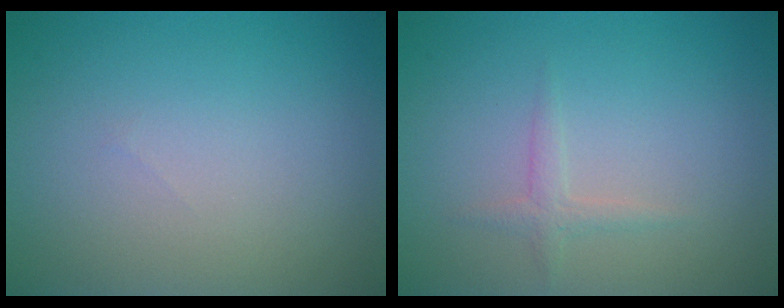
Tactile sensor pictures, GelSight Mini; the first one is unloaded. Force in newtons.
{"total": 1.1, "press": 1.1, "slide": 0.1}